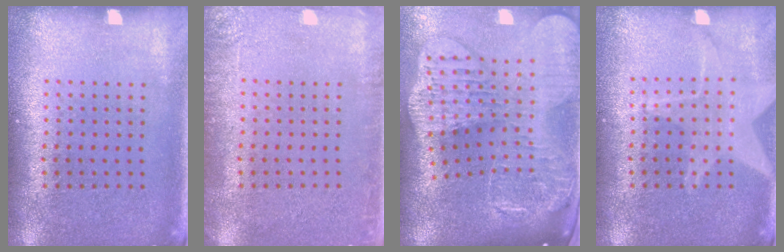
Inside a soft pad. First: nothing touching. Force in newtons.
{"total": 2.1, "press": 2.1, "slide": 0.3}
{"total": 4.0, "press": 3.1, "slide": 2.6}
{"total": 2.7, "press": 2.7, "slide": 0.4}